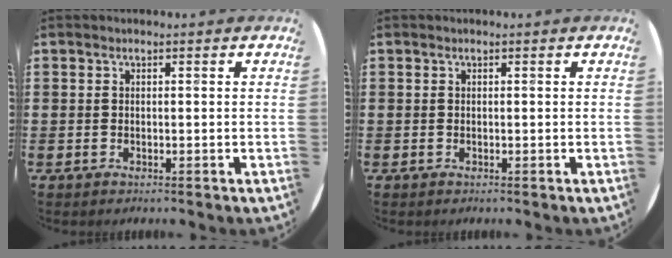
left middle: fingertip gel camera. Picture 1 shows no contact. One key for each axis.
{"total": 0.0}